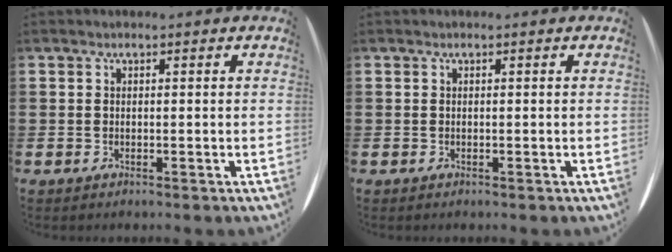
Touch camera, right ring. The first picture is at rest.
{"total": 0.0}